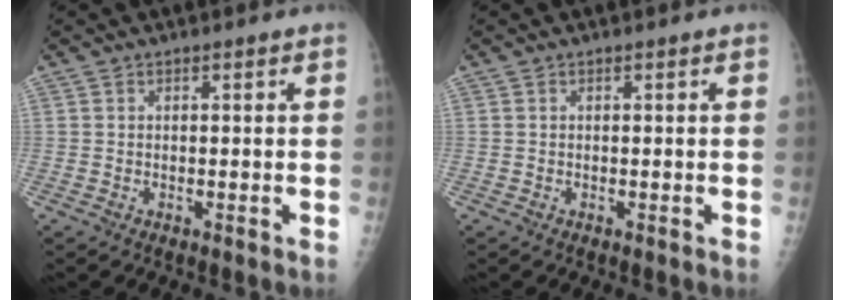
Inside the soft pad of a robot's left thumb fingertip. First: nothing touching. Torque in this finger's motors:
{"motor_torque": [-0.04, -0.08, 0.08, 0.10, 0.00]}